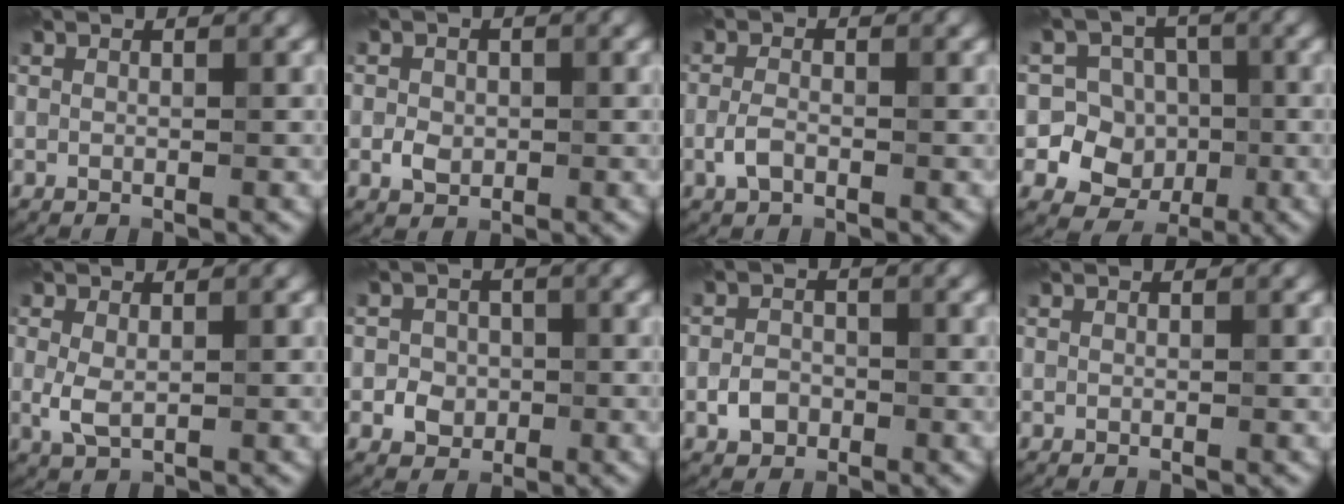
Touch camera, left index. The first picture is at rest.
{"total": 1.8, "force": [-0.3, 1.5, 0.9], "torque": [-0.014, -0.002, -0.010]}
{"total": 1.8, "force": [-0.7, 1.0, 1.4], "torque": [-0.030, 0.001, -0.019]}
{"total": 10.1, "force": [-1.3, 9.8, 2.1], "torque": [-0.057, 0.024, -0.042]}
{"total": 2.3, "force": [0.0, 1.3, 1.9], "torque": [-0.045, -0.001, 0.003]}
{"total": 2.4, "force": [-0.6, 2.1, 0.8], "torque": [0.001, -0.002, -0.017]}
{"total": 2.2, "force": [-0.9, 1.7, 1.0], "torque": [-0.015, 0.001, -0.022]}
{"total": 0.0}